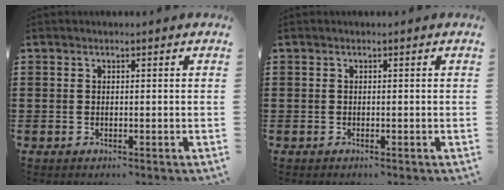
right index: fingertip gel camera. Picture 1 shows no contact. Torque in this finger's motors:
{"motor_torque": [-0.05, 0.00, 0.03, -0.01]}